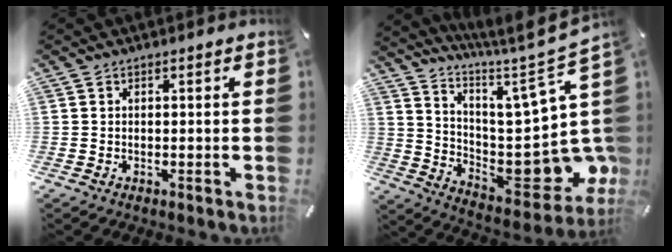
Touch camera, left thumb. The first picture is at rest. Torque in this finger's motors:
{"motor_torque": [2.11, 2.08, 1.39, -1.39, 0.16]}